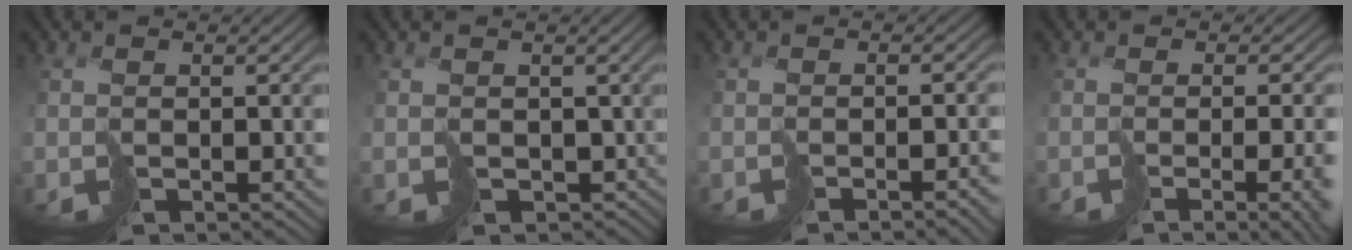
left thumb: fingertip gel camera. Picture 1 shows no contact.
{"total": 4.7, "force": [-0.1, 4.1, 2.3], "torque": [-0.049, -0.026, 0.005]}
{"total": 3.4, "force": [-2.7, 0.4, 2.0], "torque": [-0.021, -0.003, -0.040]}
{"total": 7.7, "force": [-2.6, 2.6, 6.7], "torque": [-0.074, -0.029, -0.003]}